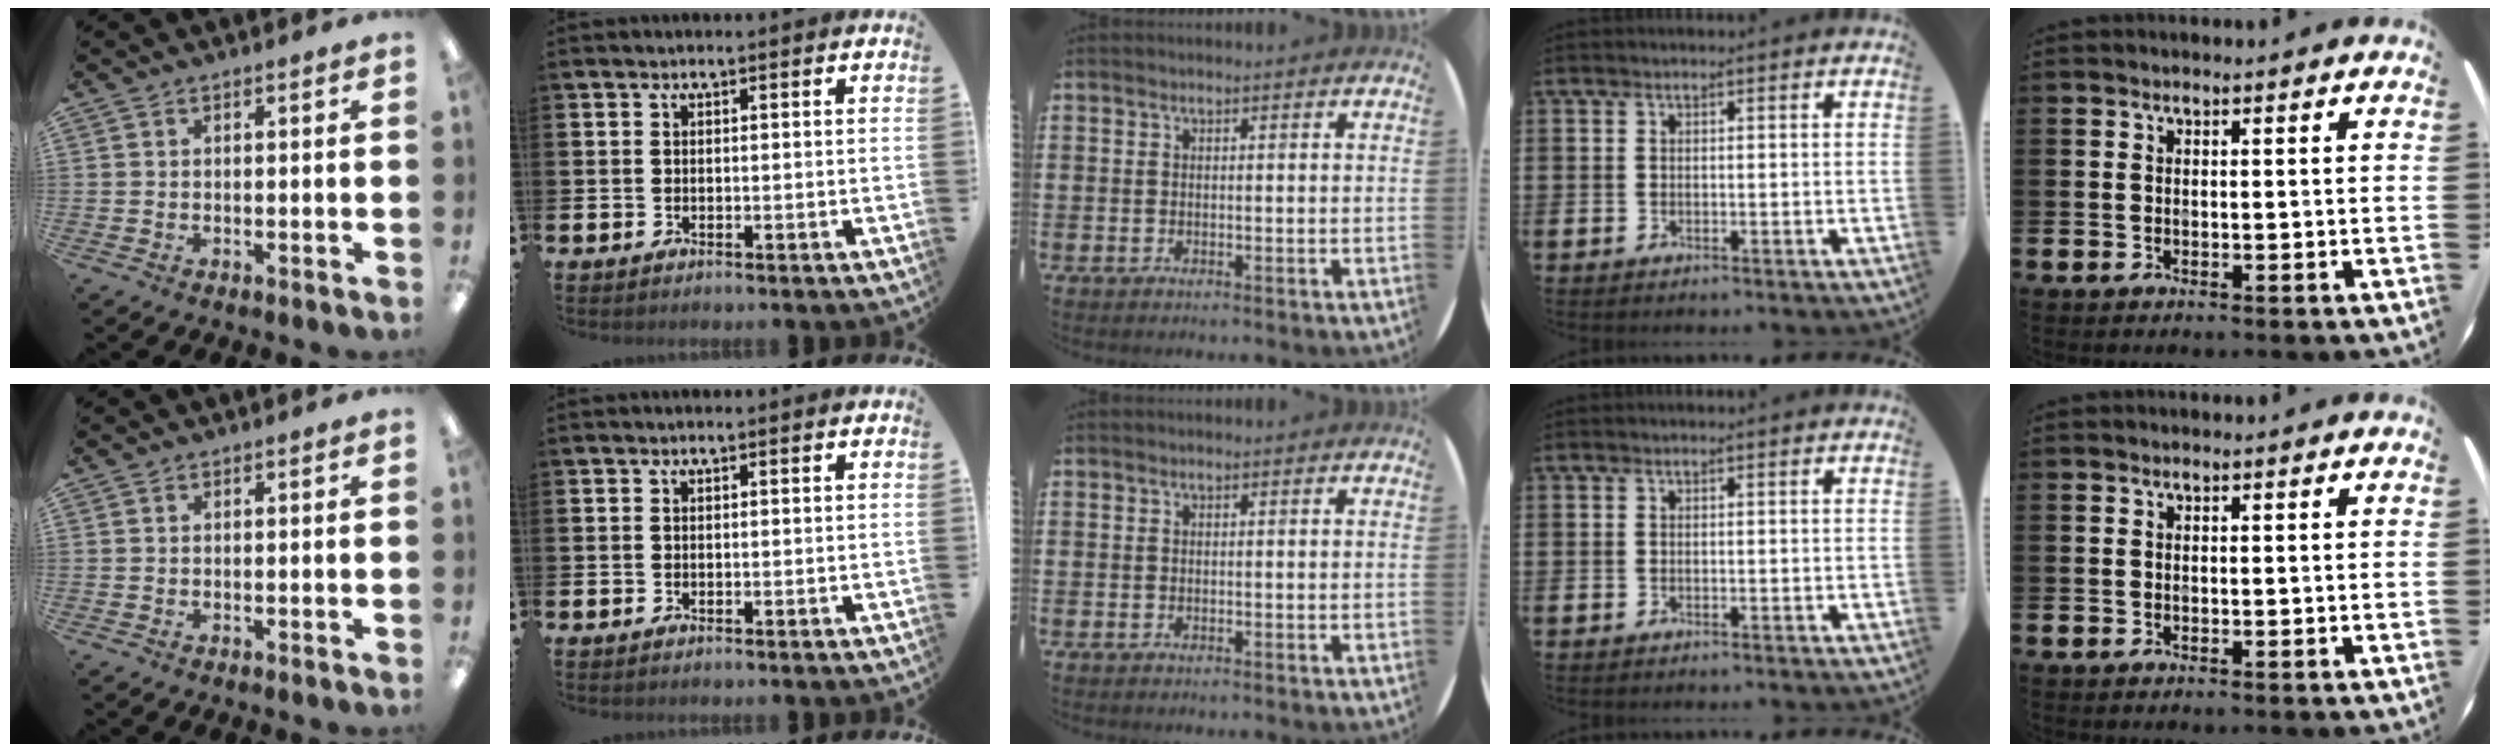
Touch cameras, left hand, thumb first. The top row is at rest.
{}